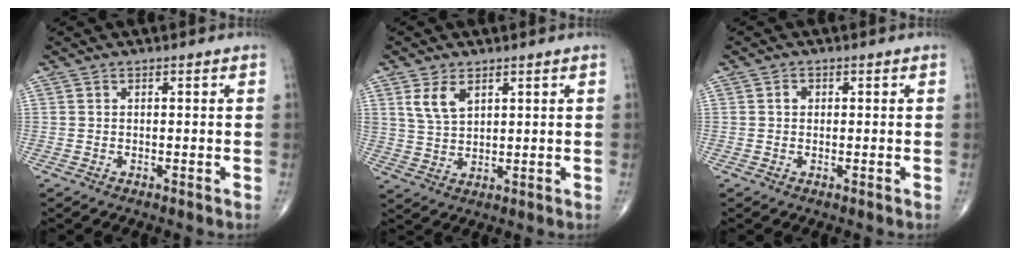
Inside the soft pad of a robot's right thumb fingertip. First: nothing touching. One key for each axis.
{"total": 5.3, "fx": 2.7, "fy": 3.0, "fz": 3.5, "tx": -0.060, "ty": -0.013, "tz": 0.060}
{"total": 1.3, "fx": 0.3, "fy": 1.1, "fz": 0.7, "tx": -0.008, "ty": 0.004, "tz": 0.004}